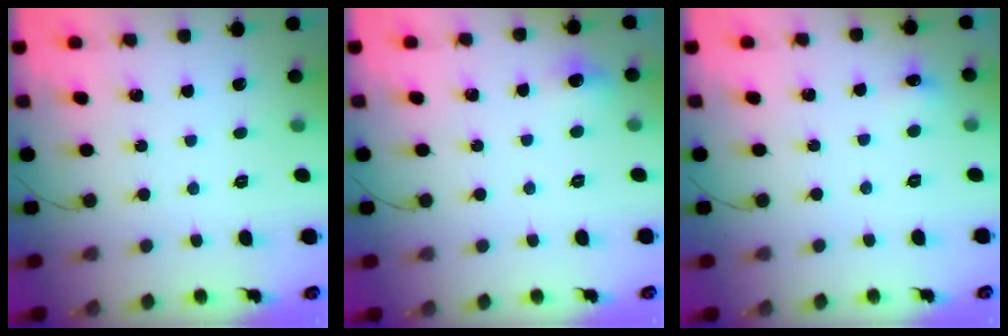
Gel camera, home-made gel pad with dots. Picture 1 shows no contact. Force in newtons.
{"total": 10.9, "press": 4.9, "slide": 9.7}
{"total": 4.6, "press": 4.4, "slide": 1.3}